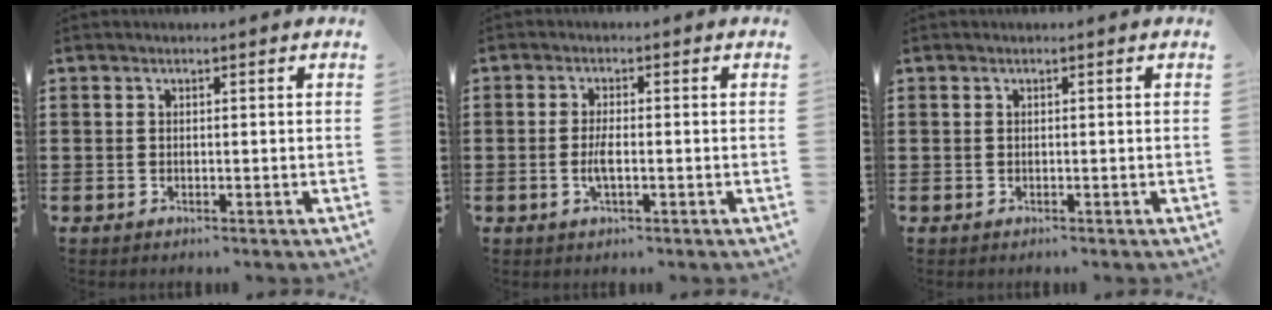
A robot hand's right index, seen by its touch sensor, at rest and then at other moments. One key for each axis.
{"total": 2.8, "fx": -0.6, "fy": 0.8, "fz": 2.7, "tx": -0.054, "ty": -0.002, "tz": -0.012}
{"total": 0.0}